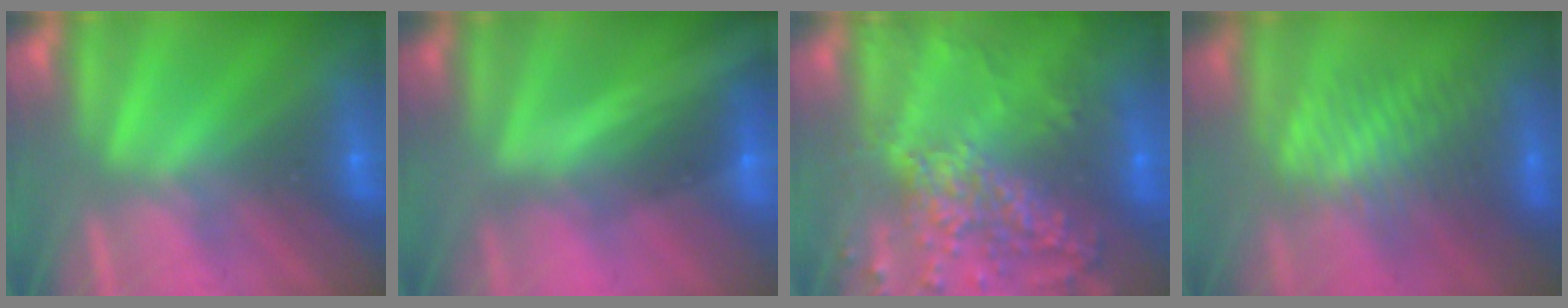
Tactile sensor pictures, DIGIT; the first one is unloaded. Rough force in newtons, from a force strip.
{"total": 2.1}
{"total": 9.6}
{"total": 3.0}